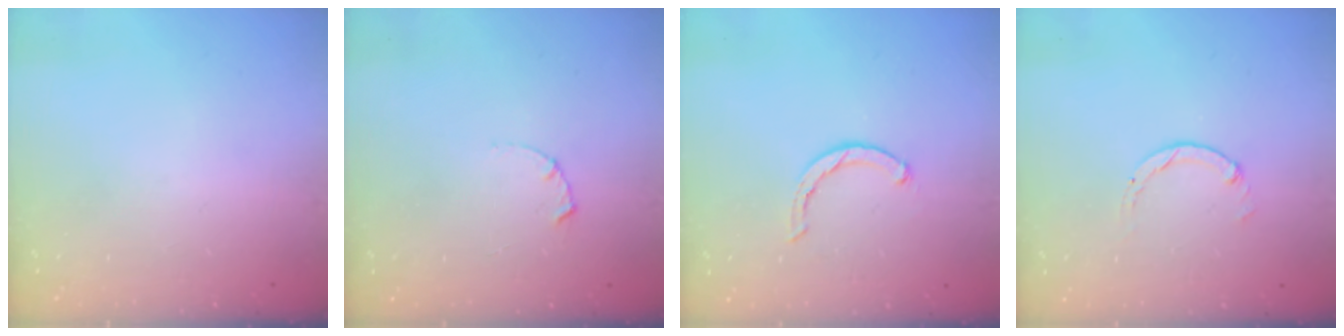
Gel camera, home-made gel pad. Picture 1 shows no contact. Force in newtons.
{"total": 1.7, "press": 1.6, "slide": 0.3}
{"total": 2.3, "press": 2.2, "slide": 0.5}
{"total": 0.0}